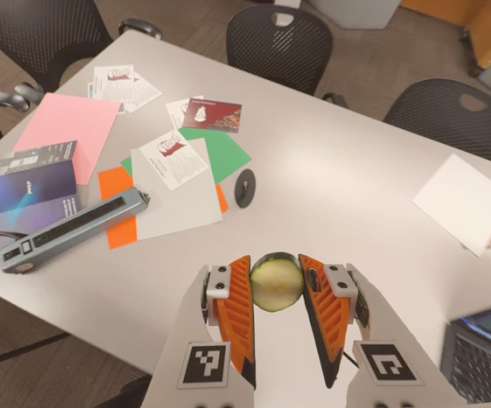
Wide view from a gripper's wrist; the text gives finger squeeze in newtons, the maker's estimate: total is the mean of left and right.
{"total": 12.1, "left": 12.8, "right": 11.4}